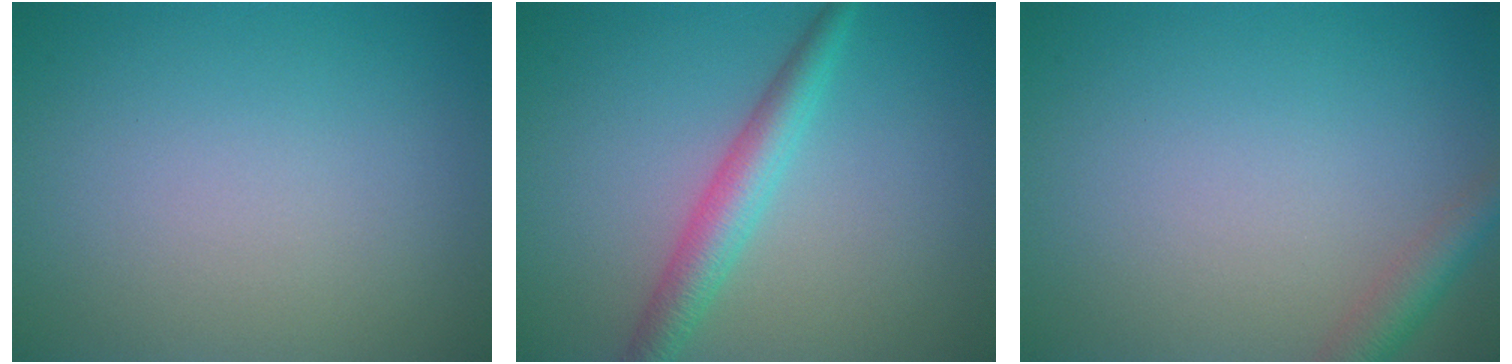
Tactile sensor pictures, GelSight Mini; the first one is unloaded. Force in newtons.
{"total": 3.5, "press": 3.5, "slide": 0.0}
{"total": 2.4, "press": 2.4, "slide": 0.2}